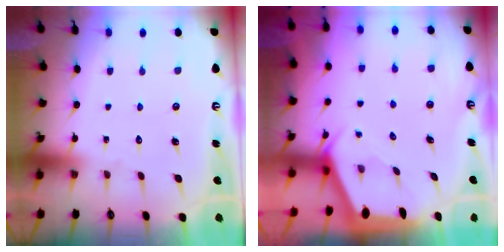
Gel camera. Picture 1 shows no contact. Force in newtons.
{"total": 2.1, "press": 2.1, "slide": 0.3}